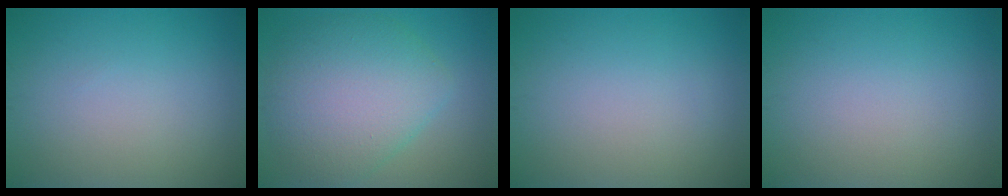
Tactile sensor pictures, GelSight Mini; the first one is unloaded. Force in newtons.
{"total": 7.5, "press": 7.5, "slide": 0.3}
{"total": 0.0}
{"total": 0.0}